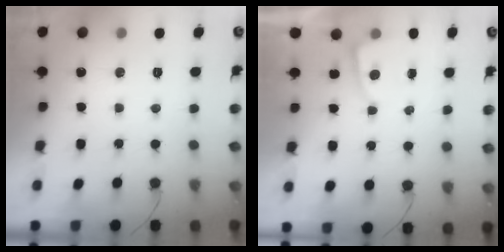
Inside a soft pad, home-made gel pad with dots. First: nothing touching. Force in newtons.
{"total": 1.0, "press": 1.0, "slide": 0.3}